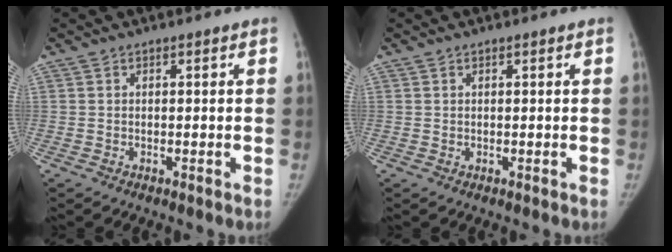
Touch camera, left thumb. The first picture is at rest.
{"total": 0.0}